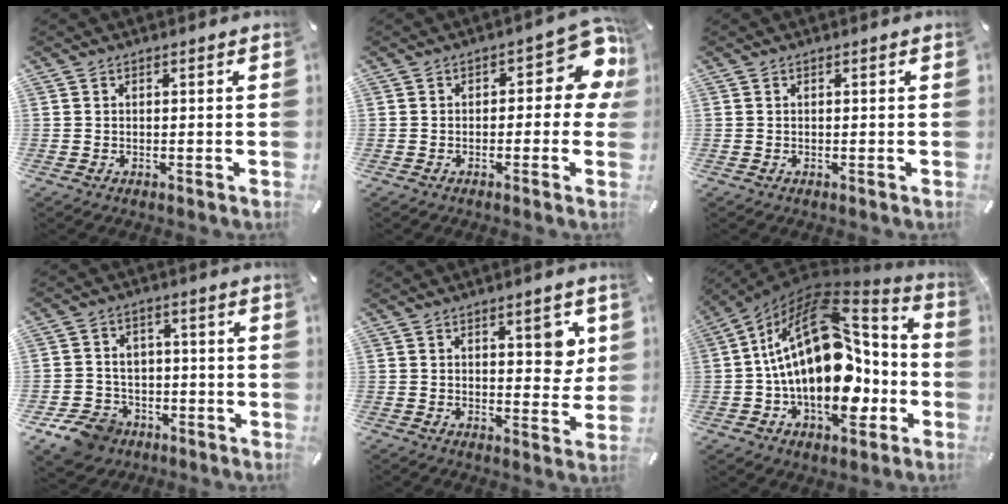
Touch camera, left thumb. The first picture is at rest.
{"total": 10.9, "force": [3.0, 5.1, 9.2], "torque": [-0.105, -0.026, 0.048]}
{"total": 0.0}
{"total": 10.1, "force": [-5.8, 7.8, 2.7], "torque": [-0.058, 0.047, -0.102]}
{"total": 7.4, "force": [2.9, 3.8, 5.6], "torque": [-0.060, -0.010, 0.040]}
{"total": 26.7, "force": [0.8, 16.0, 21.4], "torque": [-0.377, -0.037, 0.017]}